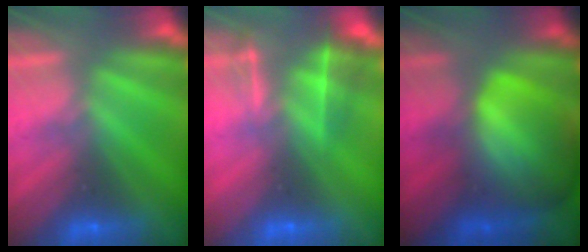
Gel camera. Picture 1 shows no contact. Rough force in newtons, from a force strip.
{"total": 4.6}
{"total": 9.4}